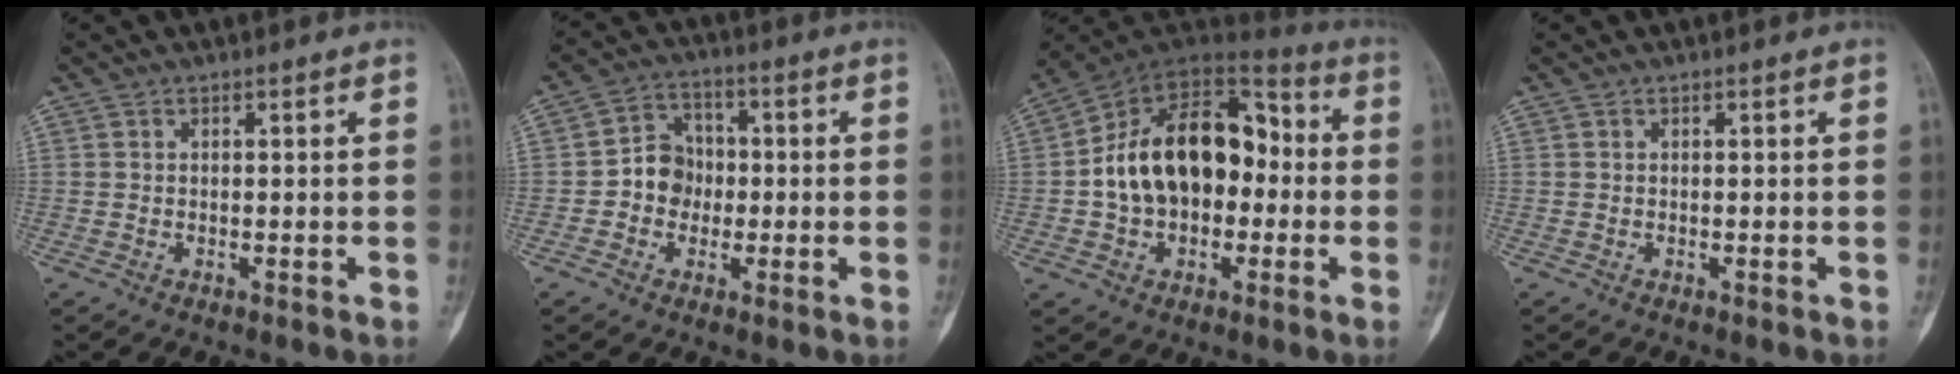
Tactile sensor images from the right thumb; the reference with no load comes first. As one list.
[{"total": 7.2, "force": [-0.9, 6.3, 3.2], "torque": [-0.020, 0.022, -0.029]}, {"total": 21.0, "force": [-0.6, 14.0, 15.7], "torque": [-0.226, 0.048, -0.015]}, {"total": 0.0}]